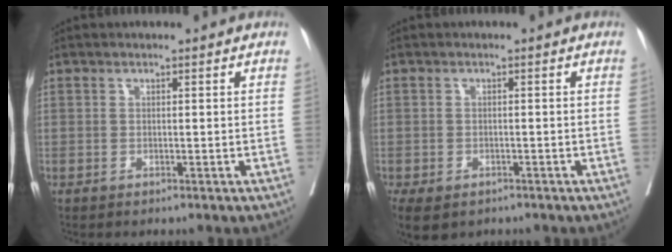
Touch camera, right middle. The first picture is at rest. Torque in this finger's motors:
{"motor_torque": [0.84, -0.88, 0.12, 0.06]}